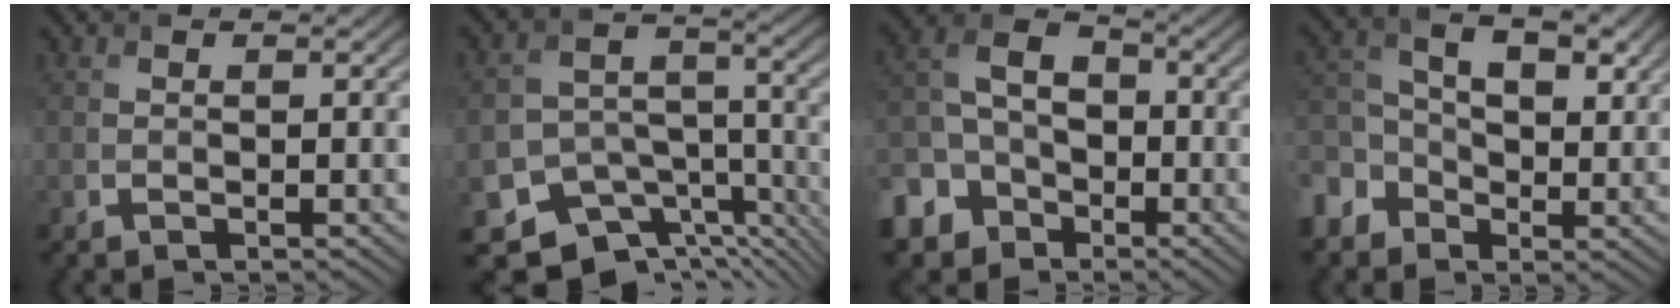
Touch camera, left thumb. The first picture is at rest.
{"total": 11.5, "force": [-7.1, 7.3, 5.3], "torque": [-0.110, -0.034, -0.103]}
{"total": 10.5, "force": [-4.9, 8.0, 4.7], "torque": [-0.126, -0.024, -0.112]}
{"total": 7.8, "force": [-1.0, 5.8, 5.1], "torque": [-0.104, 0.010, -0.039]}